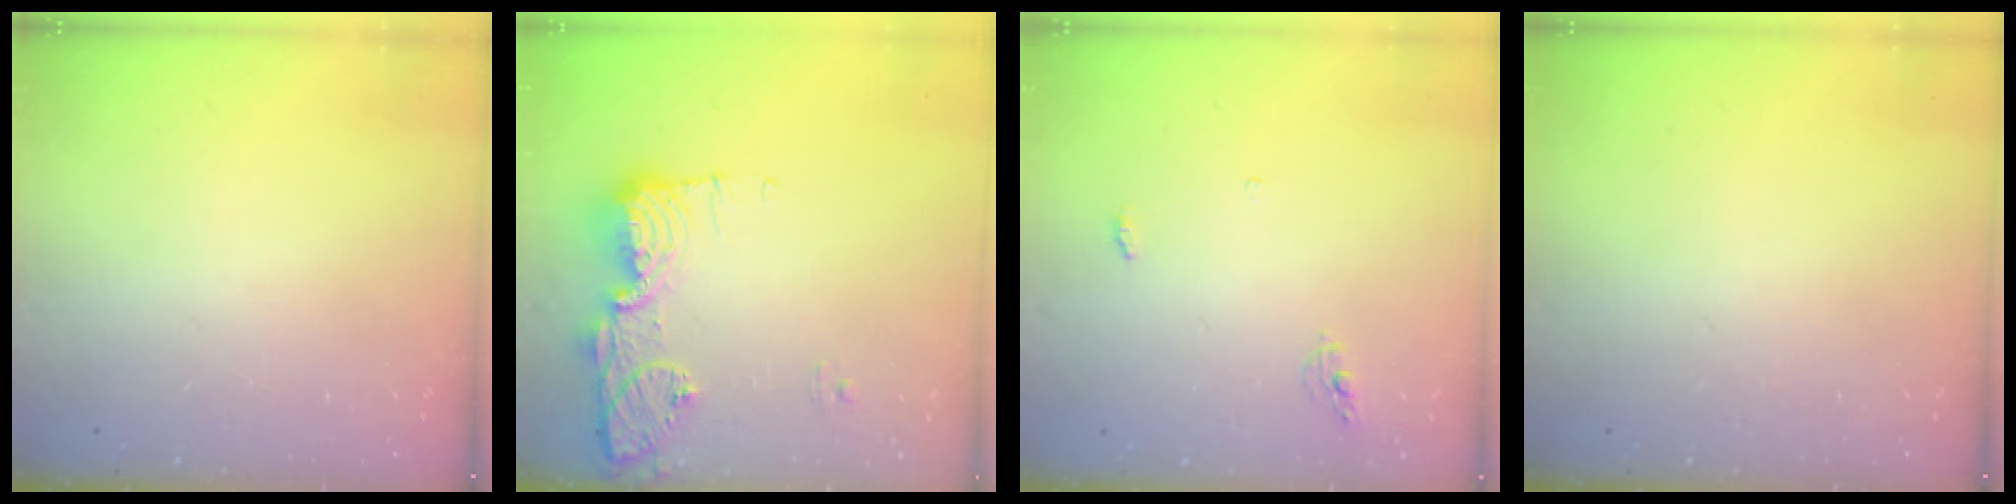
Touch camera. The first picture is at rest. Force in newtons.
{"total": 16.1, "press": 15.2, "slide": 5.3}
{"total": 4.2, "press": 4.2, "slide": 0.4}
{"total": 0.0}